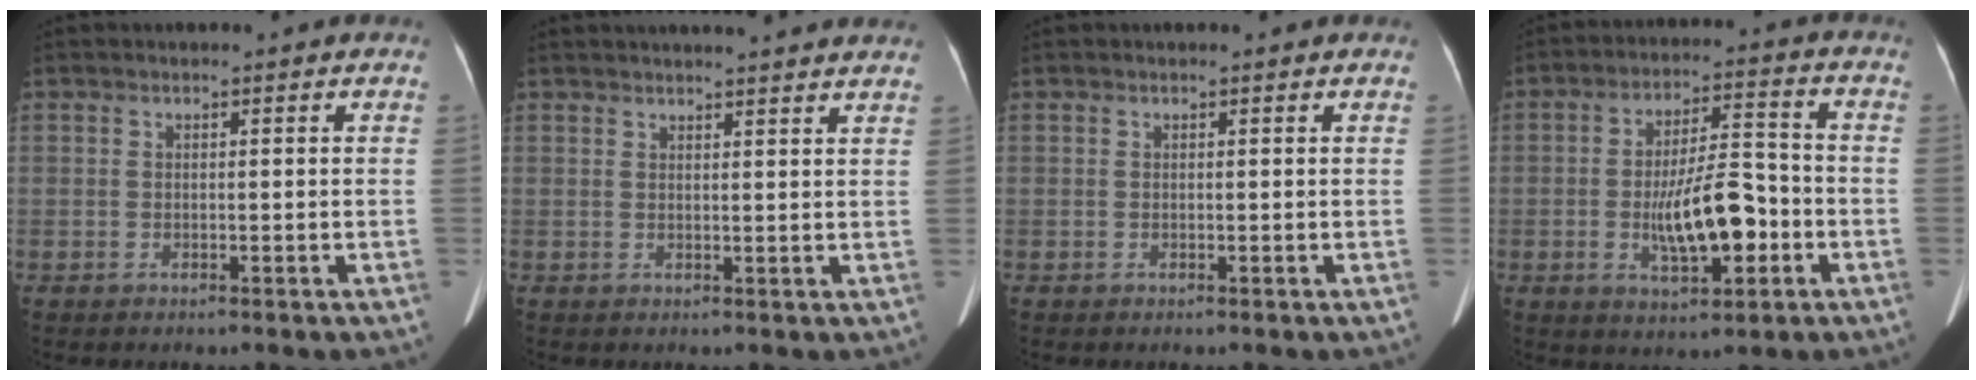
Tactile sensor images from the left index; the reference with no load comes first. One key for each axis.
{"total": 11.7, "fx": 10.8, "fy": 0.7, "fz": 4.5, "tx": -0.056, "ty": 0.022, "tz": 0.119}
{"total": 0.6, "fx": 0.6, "fy": 0.1, "fz": 0.1, "tx": -0.007, "ty": 0.003, "tz": 0.006}
{"total": 10.5, "fx": -2.7, "fy": 3.4, "fz": 9.5, "tx": -0.174, "ty": 0.010, "tz": -0.041}